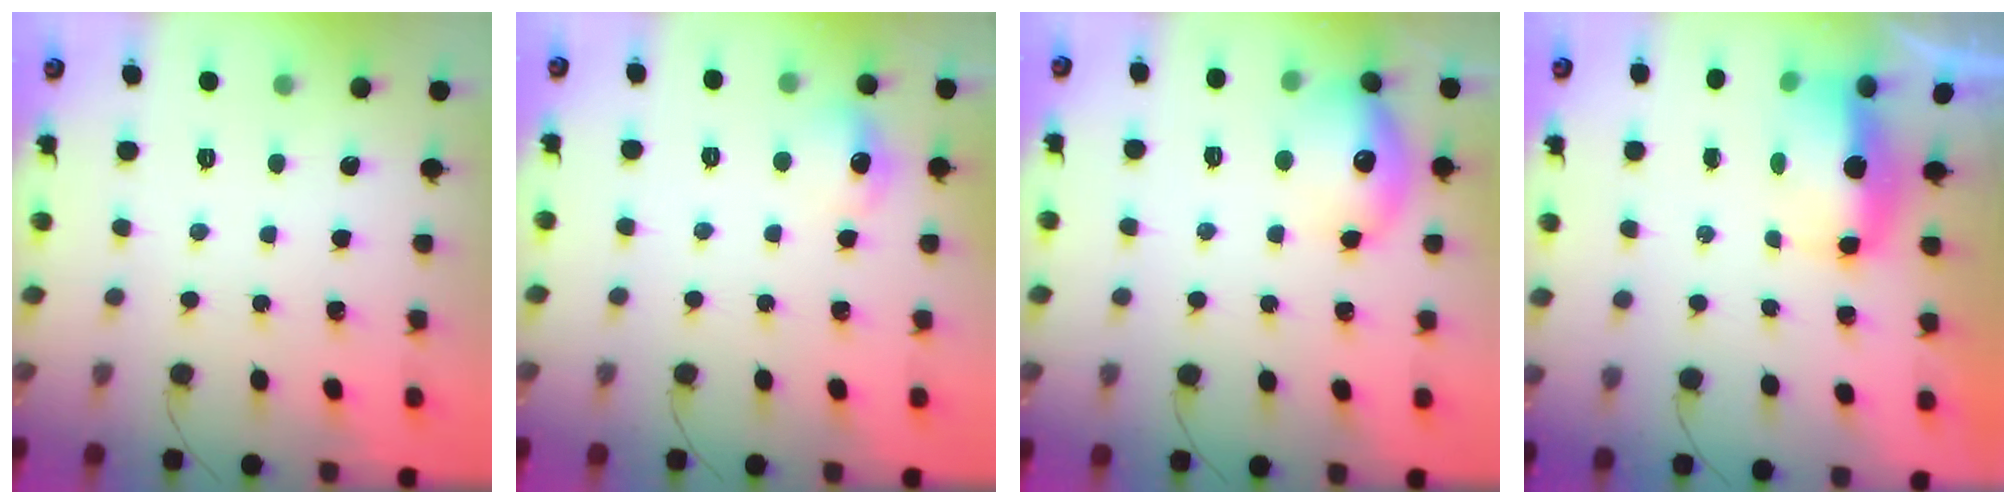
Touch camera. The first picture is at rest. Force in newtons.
{"total": 7.7, "press": 7.6, "slide": 1.6}
{"total": 15.0, "press": 14.9, "slide": 1.4}
{"total": 7.1, "press": 6.5, "slide": 2.7}